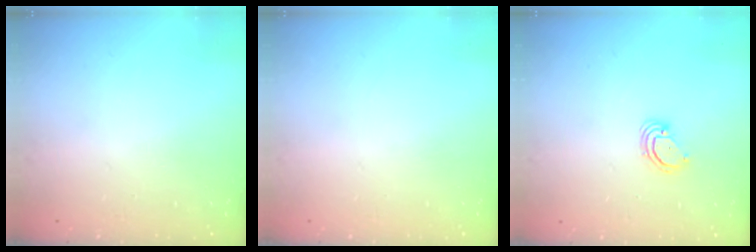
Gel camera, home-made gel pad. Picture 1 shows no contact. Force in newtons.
{"total": 0.0}
{"total": 2.9, "press": 2.9, "slide": 0.2}